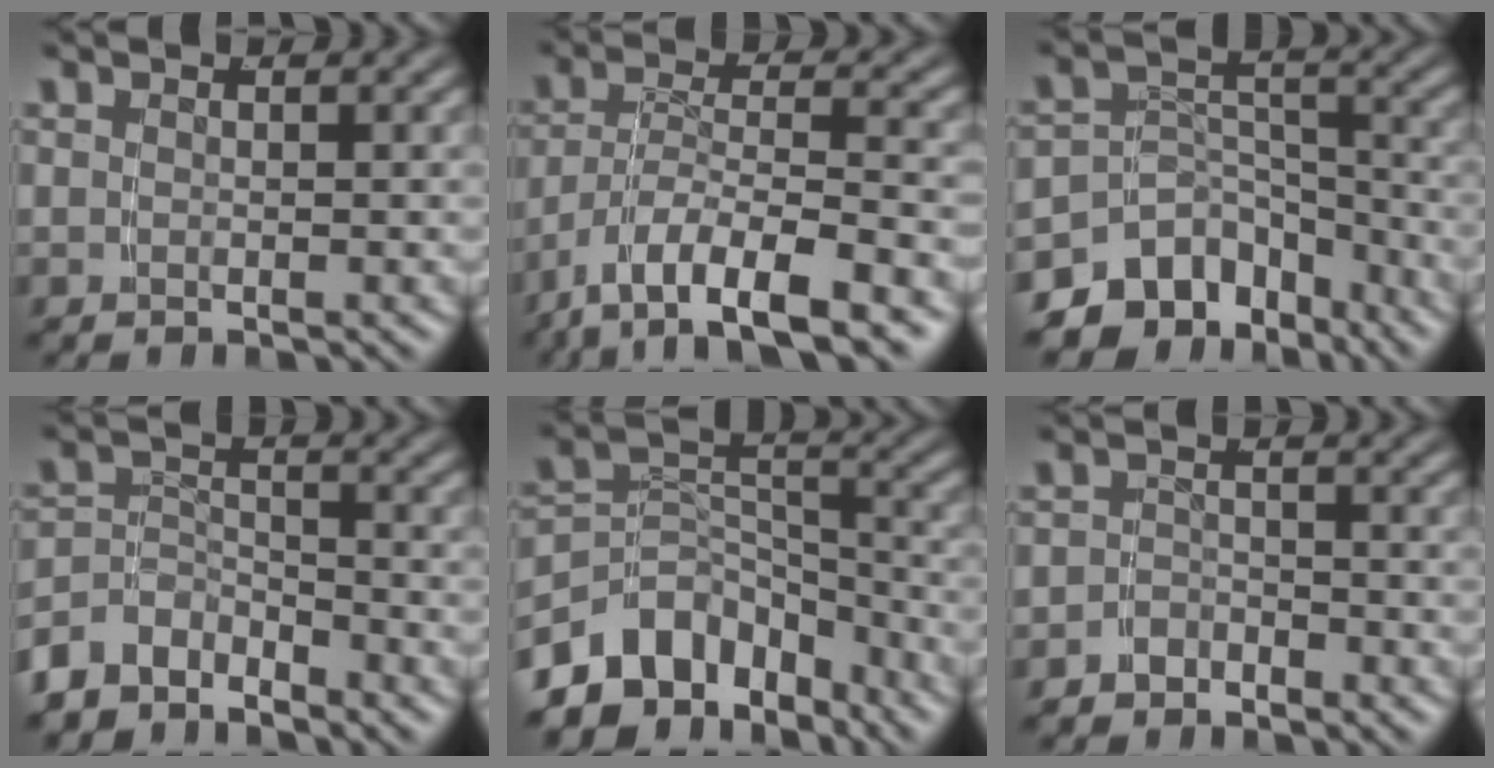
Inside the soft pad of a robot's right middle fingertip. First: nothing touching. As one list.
[{"total": 8.2, "force": [-5.2, 3.2, 5.4], "torque": [-0.101, -0.021, -0.071]}, {"total": 11.4, "force": [-7.1, 7.7, 4.6], "torque": [-0.079, -0.033, -0.111]}, {"total": 5.1, "force": [-3.9, 2.9, 1.7], "torque": [-0.033, -0.014, -0.065]}, {"total": 12.0, "force": [-6.4, 8.4, 5.7], "torque": [-0.110, -0.043, -0.096]}, {"total": 3.0, "force": [-2.6, 1.5, -0.1], "torque": [-0.003, -0.010, -0.043]}]